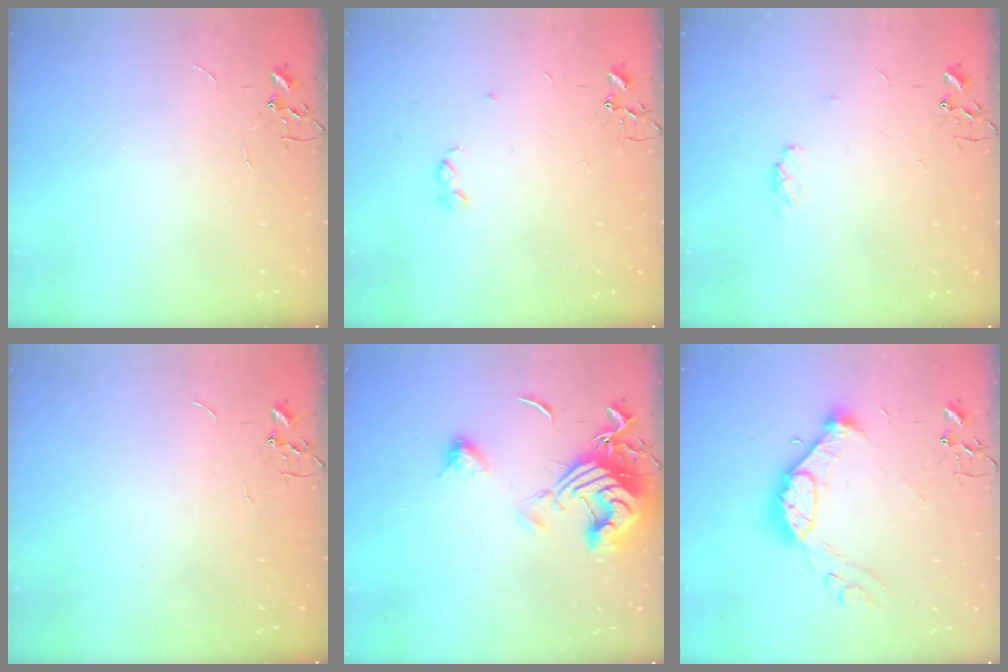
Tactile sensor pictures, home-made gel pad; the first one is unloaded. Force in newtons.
{"total": 3.3, "press": 3.2, "slide": 0.6}
{"total": 3.9, "press": 3.8, "slide": 0.8}
{"total": 0.0}
{"total": 15.9, "press": 15.7, "slide": 2.1}
{"total": 14.3, "press": 14.3, "slide": 1.0}